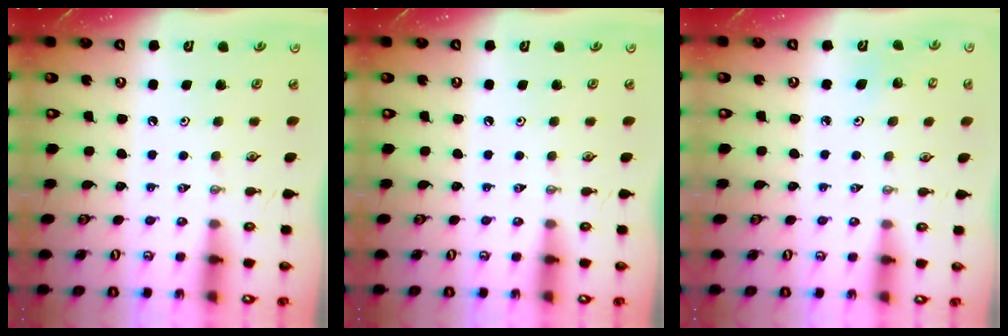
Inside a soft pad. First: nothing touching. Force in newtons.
{"total": 0.0}
{"total": 2.8, "press": 2.7, "slide": 1.0}